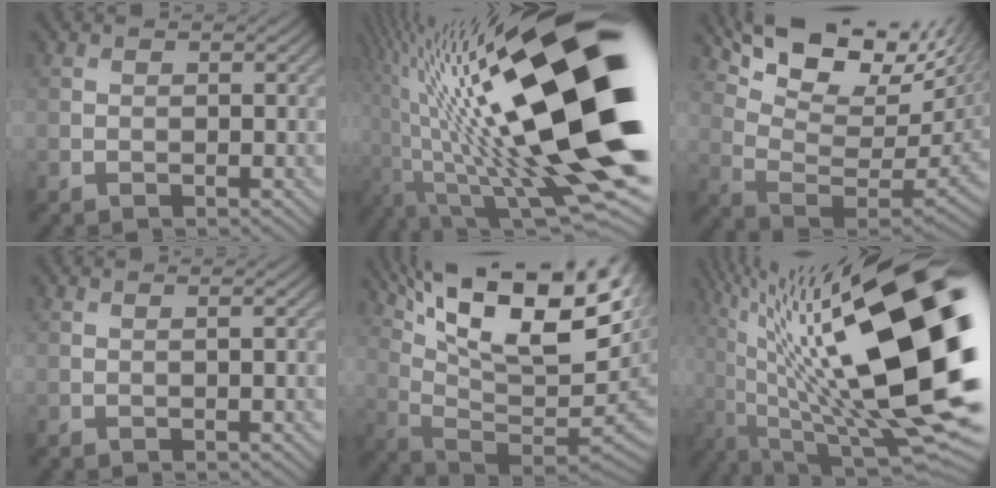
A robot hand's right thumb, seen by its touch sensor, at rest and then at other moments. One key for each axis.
{"total": 24.0, "fx": -0.5, "fy": 6.8, "fz": 23.0, "tx": -0.396, "ty": 0.007, "tz": -0.019}
{"total": 16.8, "fx": 10.2, "fy": 6.2, "fz": 11.9, "tx": -0.222, "ty": 0.011, "tz": 0.156}
{"total": 0.6, "fx": 0.1, "fy": 0.0, "fz": 0.6, "tx": -0.008, "ty": 0.003, "tz": 0.000}
{"total": 20.7, "fx": 10.8, "fy": 6.7, "fz": 16.3, "tx": -0.273, "ty": 0.027, "tz": 0.174}
{"total": 23.0, "fx": 1.9, "fy": 7.3, "fz": 21.7, "tx": -0.344, "ty": 0.017, "tz": 0.038}